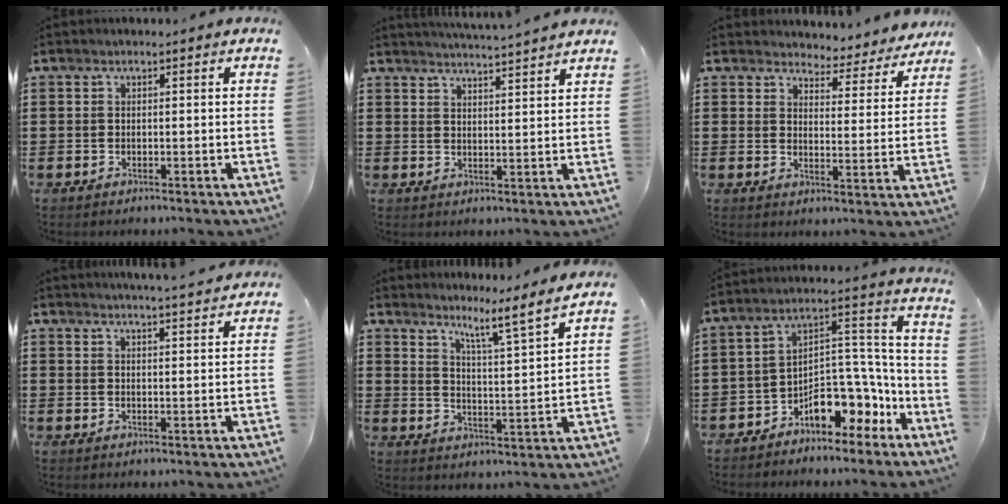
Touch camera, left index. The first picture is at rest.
{"total": 3.6, "force": [3.5, -0.7, 0.2], "torque": [-0.016, -0.020, 0.062]}
{"total": 4.2, "force": [4.2, 0.5, 0.3], "torque": [-0.024, -0.034, 0.069]}
{"total": 3.2, "force": [3.2, -0.6, 0.4], "torque": [-0.016, -0.015, 0.057]}
{"total": 5.6, "force": [4.6, -1.3, 2.9], "torque": [-0.060, -0.045, 0.064]}
{"total": 8.4, "force": [-6.2, 4.4, 3.6], "torque": [-0.062, 0.011, -0.116]}